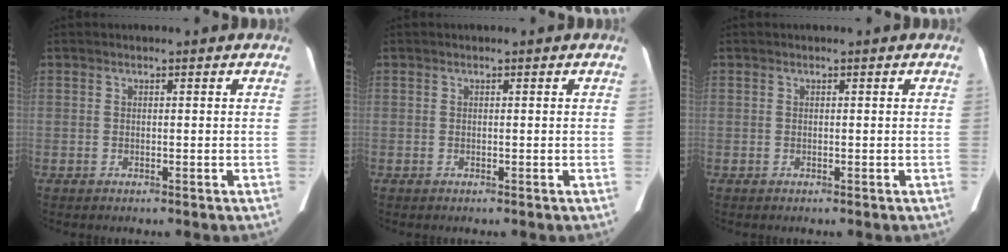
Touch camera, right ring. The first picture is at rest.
{"total": 0.0}
{"total": 0.0}